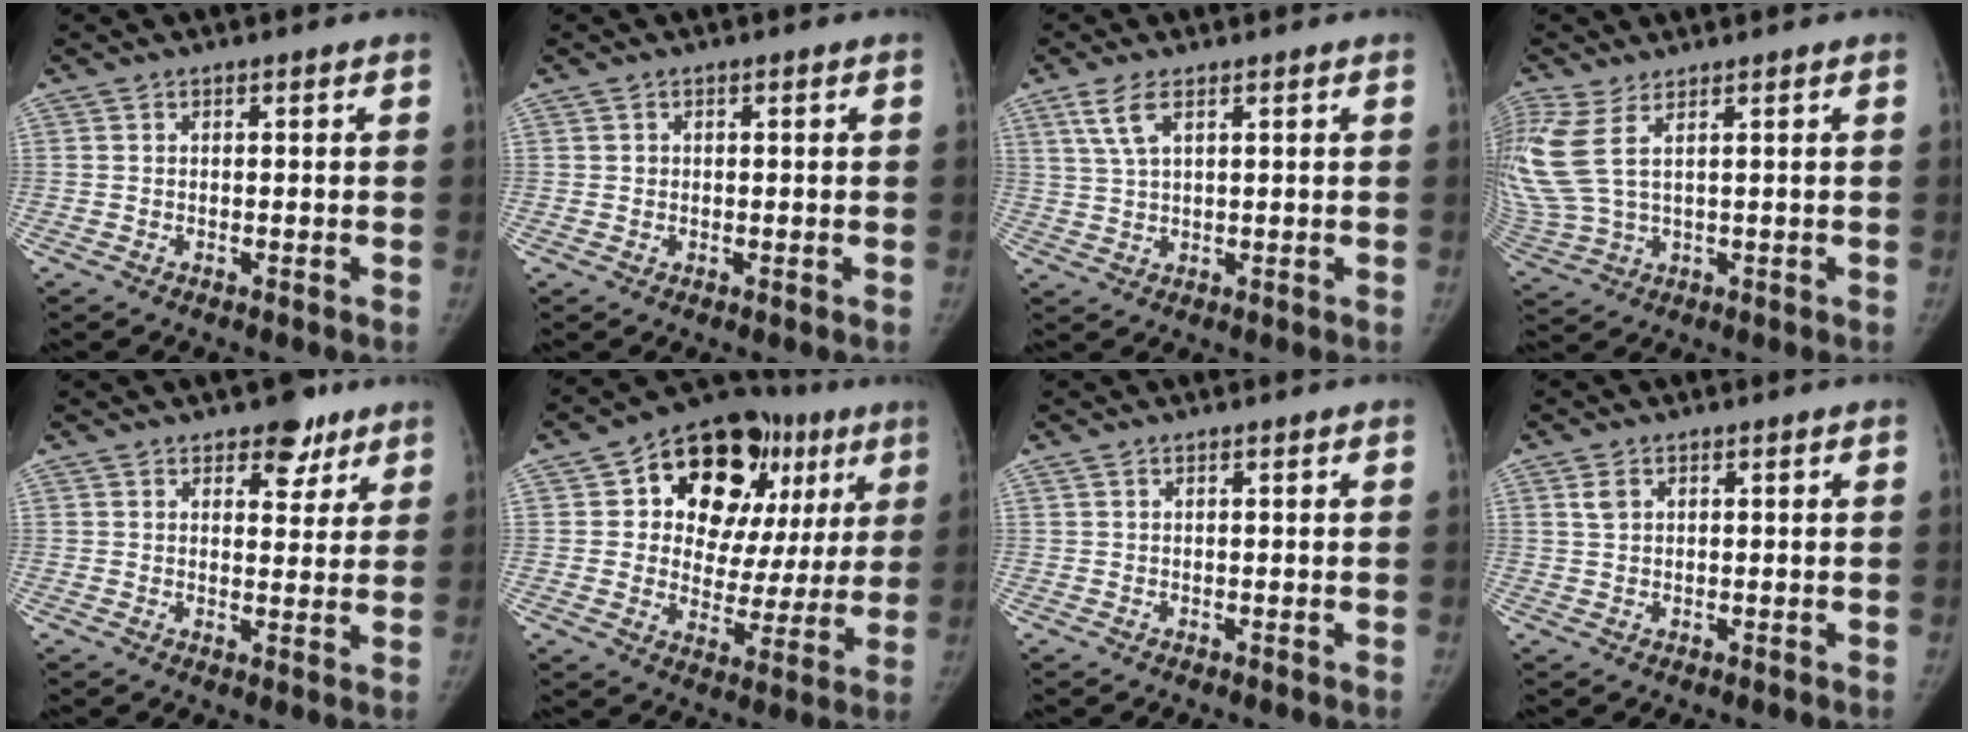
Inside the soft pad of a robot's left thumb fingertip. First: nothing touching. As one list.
[{"total": 0.8, "force": [-0.1, 0.8, 0.0], "torque": [0.009, 0.000, -0.001]}, {"total": 5.1, "force": [2.6, 2.0, 3.9], "torque": [-0.087, 0.000, 0.057]}, {"total": 11.1, "force": [3.9, 4.8, 9.2], "torque": [-0.259, -0.005, 0.092]}, {"total": 6.3, "force": [4.2, 3.6, 3.0], "torque": [-0.004, -0.021, 0.056]}, {"total": 23.6, "force": [9.1, 15.2, 15.6], "torque": [-0.154, 0.013, 0.131]}, {"total": 0.0}, {"total": 1.6, "force": [0.6, 1.0, 1.1], "torque": [-0.021, 0.004, 0.014]}]